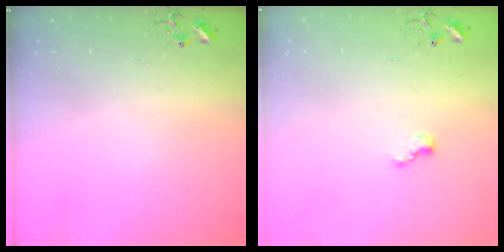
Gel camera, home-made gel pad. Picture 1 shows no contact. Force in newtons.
{"total": 6.1, "press": 6.0, "slide": 0.7}